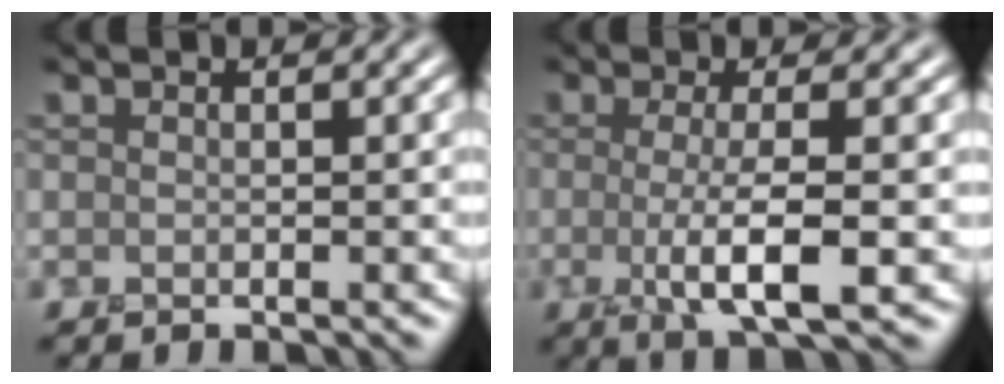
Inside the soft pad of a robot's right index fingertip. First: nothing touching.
{"total": 4.8, "force": [-0.4, 1.3, 4.6], "torque": [-0.087, -0.009, -0.007]}